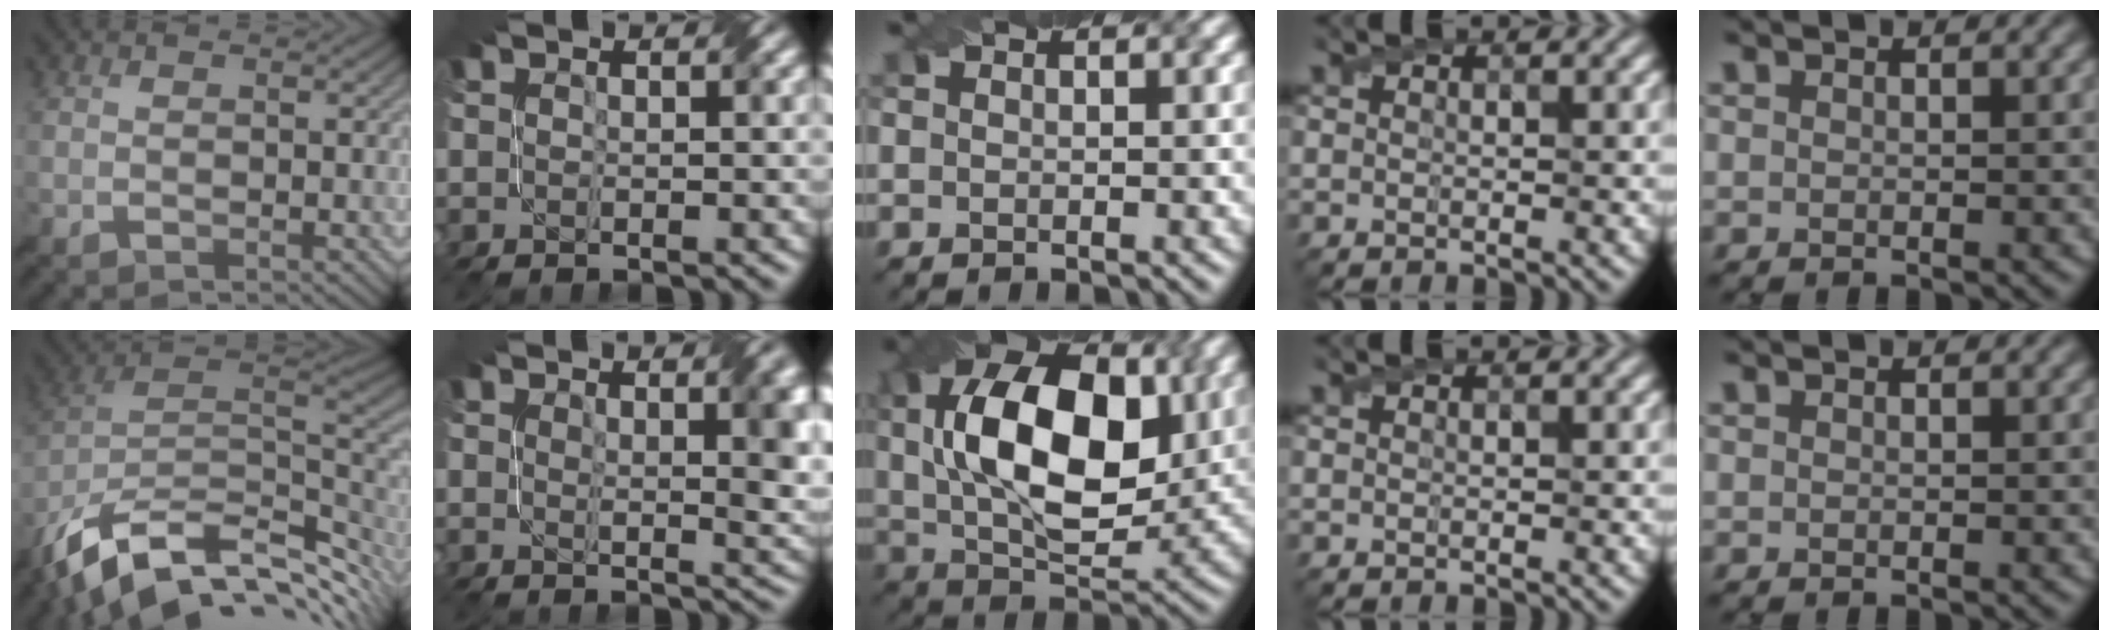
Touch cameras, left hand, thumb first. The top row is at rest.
{"thumb": {"total": 15.4, "force": [-6.7, 8.1, 11.3], "torque": [-0.249, -0.021, -0.117]}, "index": {"total": 5.0, "force": [1.9, 1.5, 4.4], "torque": [-0.049, -0.004, 0.032]}, "middle": {"total": 13.5, "force": [2.1, 7.6, 11.0], "torque": [-0.187, 0.015, 0.034]}}